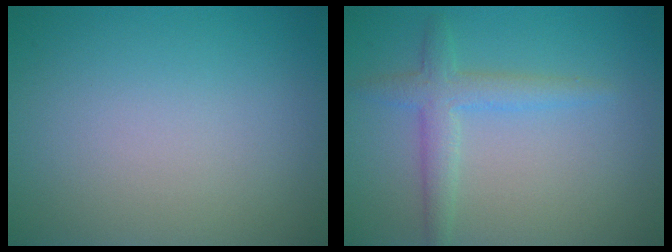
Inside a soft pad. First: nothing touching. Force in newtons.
{"total": 2.8, "press": 2.8, "slide": 0.1}